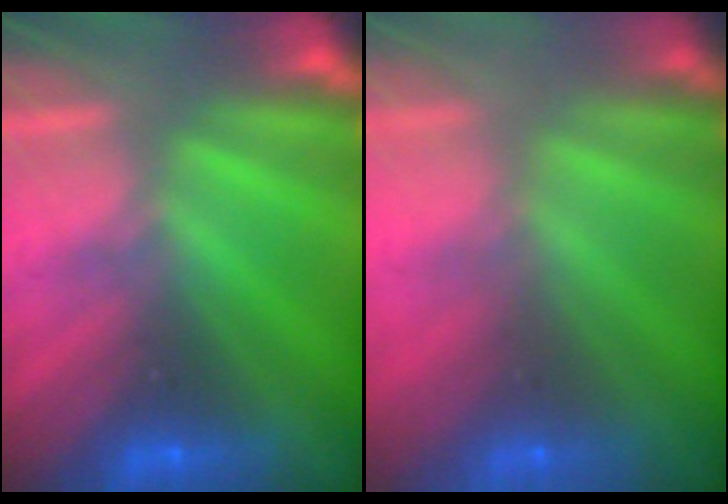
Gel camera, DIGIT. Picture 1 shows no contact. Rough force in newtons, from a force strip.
{"total": 8.4}